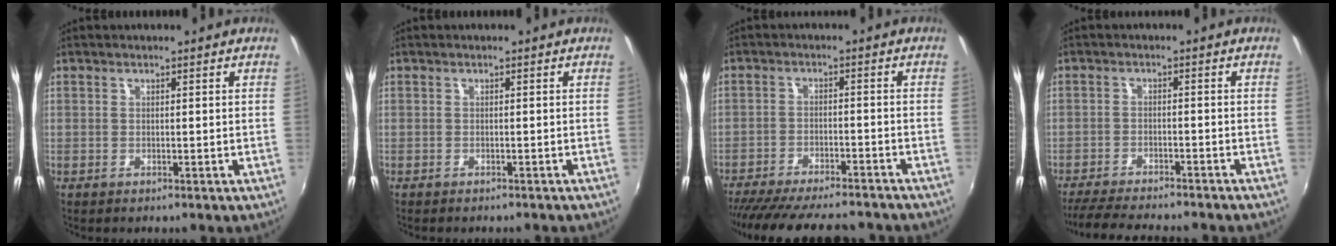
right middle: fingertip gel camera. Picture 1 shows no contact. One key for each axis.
{"total": 1.4, "fx": -1.3, "fy": 0.4, "fz": 0.4, "tx": -0.013, "ty": -0.008, "tz": -0.018}
{"total": 18.6, "fx": -16.1, "fy": 4.4, "fz": 8.3, "tx": -0.167, "ty": -0.022, "tz": -0.231}
{"total": 11.5, "fx": -10.3, "fy": 1.3, "fz": 5.0, "tx": -0.112, "ty": -0.020, "tz": -0.159}